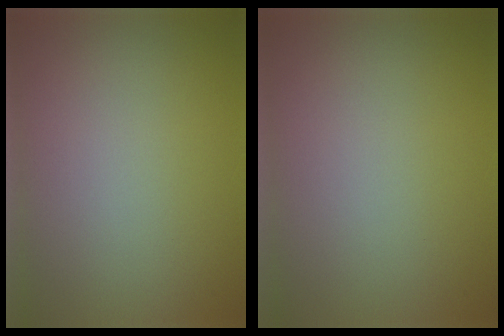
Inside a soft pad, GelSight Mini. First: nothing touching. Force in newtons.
{"total": 0.0}